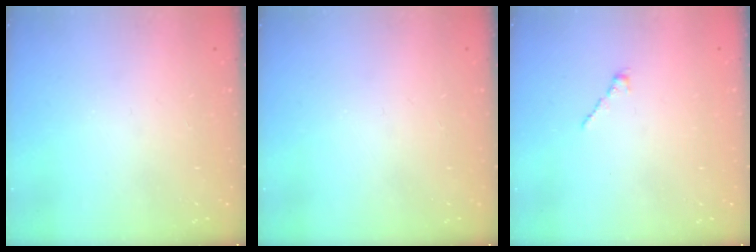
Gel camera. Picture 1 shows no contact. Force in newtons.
{"total": 0.0}
{"total": 1.2, "press": 1.1, "slide": 0.5}